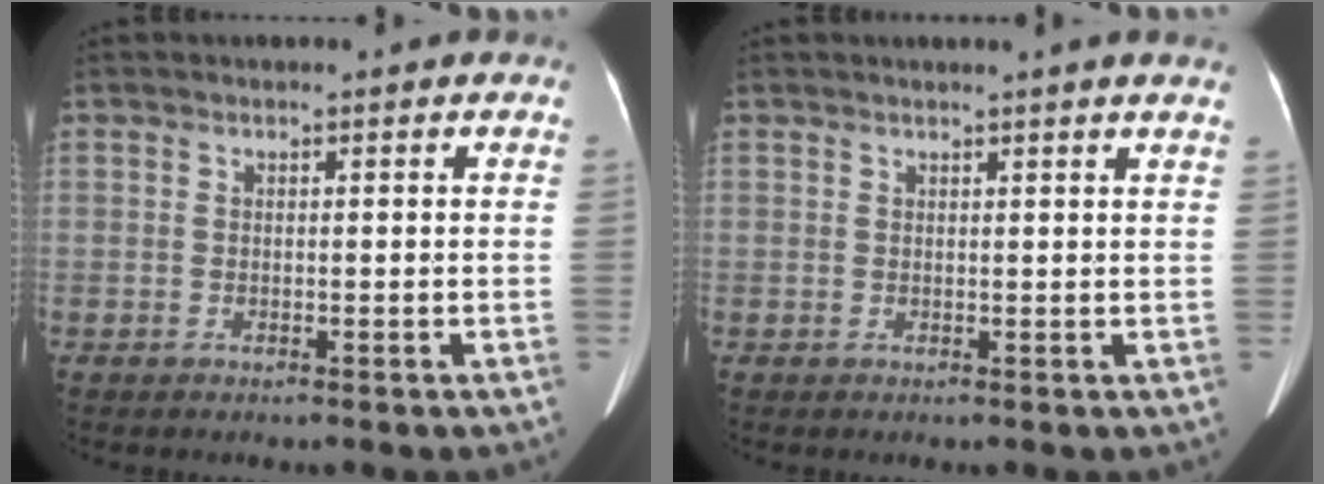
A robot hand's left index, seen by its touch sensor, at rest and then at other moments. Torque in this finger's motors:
{"motor_torque": [0.19, -0.22, 0.02, 0.00]}